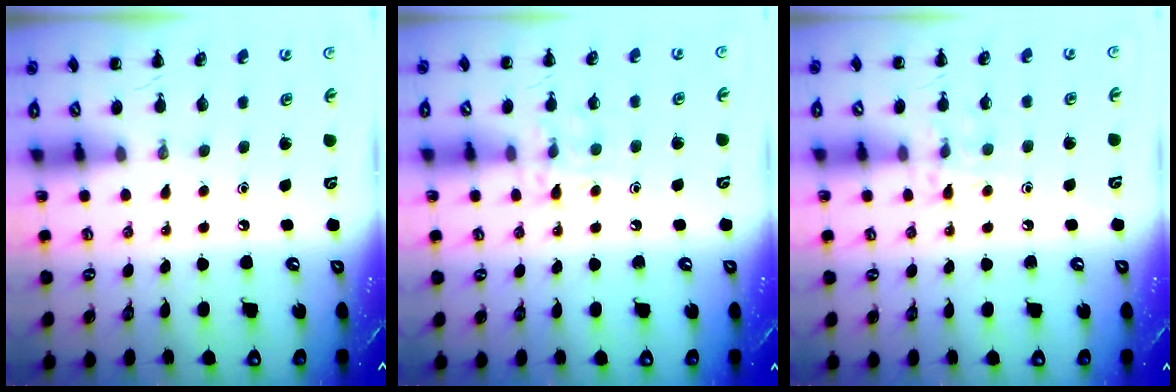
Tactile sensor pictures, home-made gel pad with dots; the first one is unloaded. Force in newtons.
{"total": 7.6, "press": 7.5, "slide": 1.0}
{"total": 7.0, "press": 6.9, "slide": 1.1}